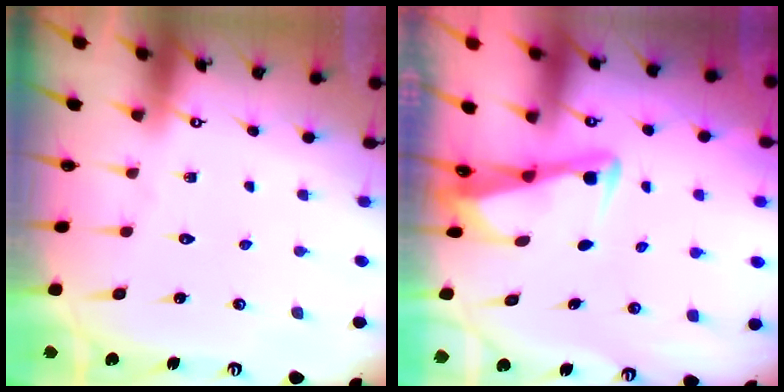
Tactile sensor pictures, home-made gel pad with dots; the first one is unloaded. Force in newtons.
{"total": 3.1, "press": 3.1, "slide": 0.3}